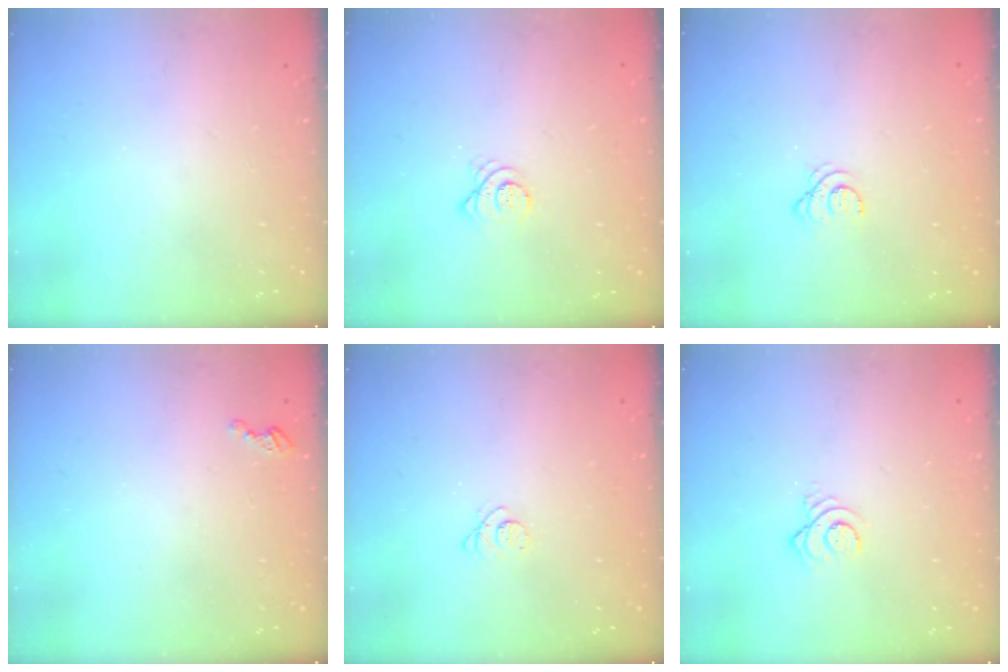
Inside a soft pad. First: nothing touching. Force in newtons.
{"total": 3.3, "press": 3.3, "slide": 0.3}
{"total": 2.5, "press": 2.5, "slide": 0.3}
{"total": 2.8, "press": 2.8, "slide": 0.4}
{"total": 2.5, "press": 2.5, "slide": 0.3}
{"total": 3.4, "press": 3.4, "slide": 0.2}